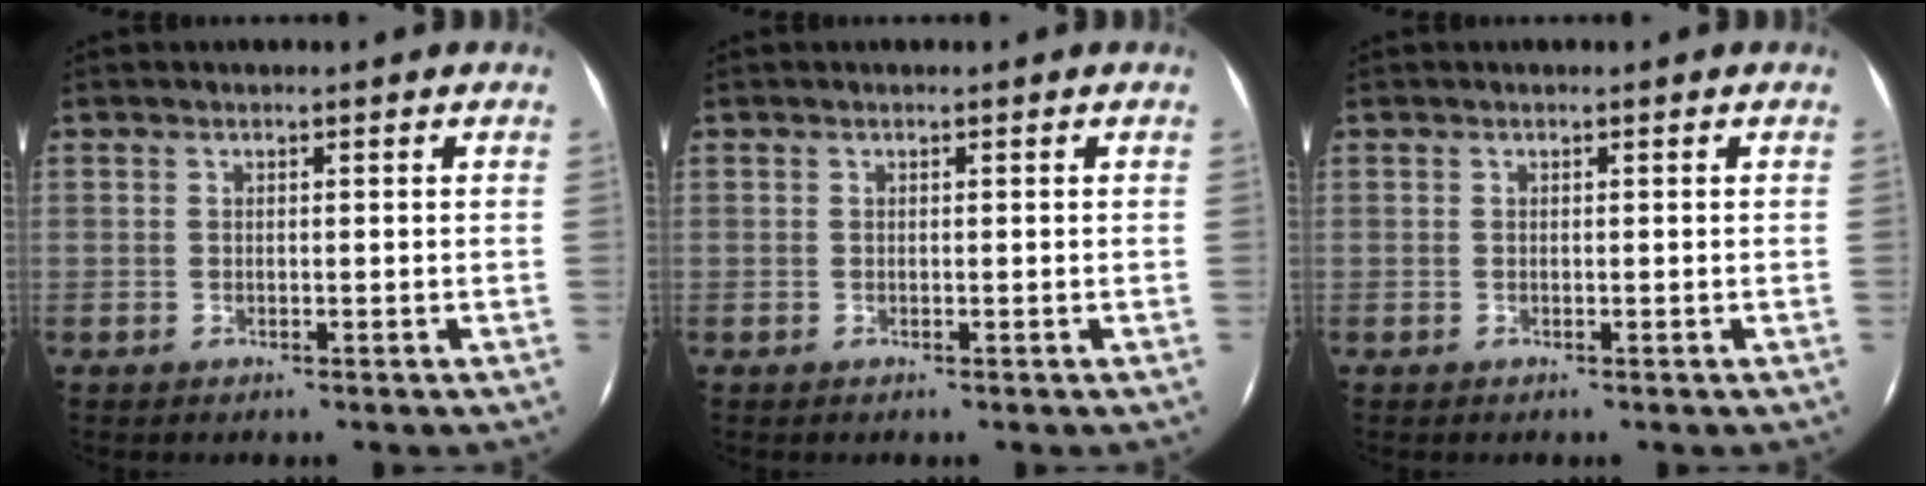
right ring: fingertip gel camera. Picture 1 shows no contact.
{"total": 0.0}
{"total": 0.0}